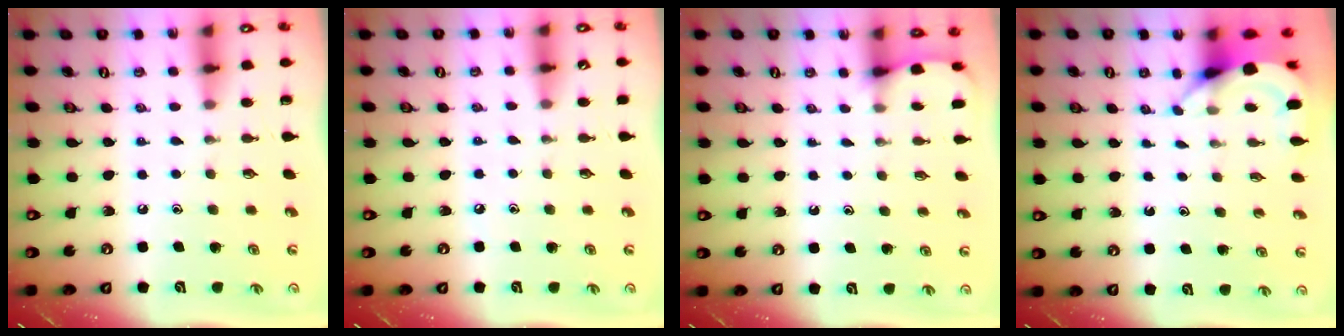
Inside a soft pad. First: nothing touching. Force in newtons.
{"total": 2.3, "press": 2.3, "slide": 0.4}
{"total": 2.8, "press": 2.8, "slide": 0.1}
{"total": 3.6, "press": 3.6, "slide": 0.3}